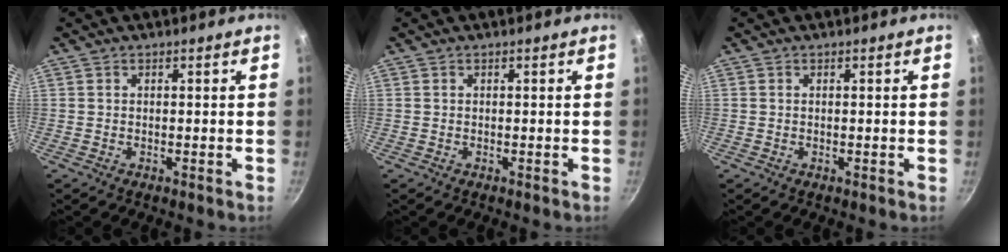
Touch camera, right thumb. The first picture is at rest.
{"total": 0.0}
{"total": 0.0}